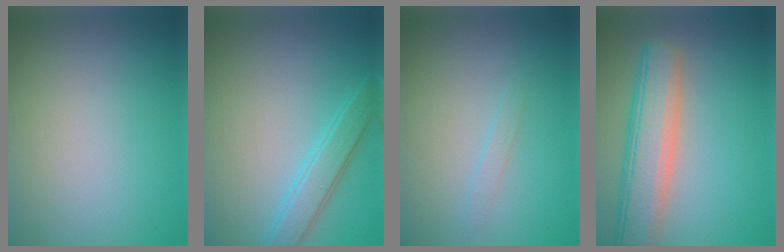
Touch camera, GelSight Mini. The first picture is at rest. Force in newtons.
{"total": 2.8, "press": 2.8, "slide": 0.1}
{"total": 0.8, "press": 0.8, "slide": 0.1}
{"total": 6.7, "press": 6.6, "slide": 0.6}